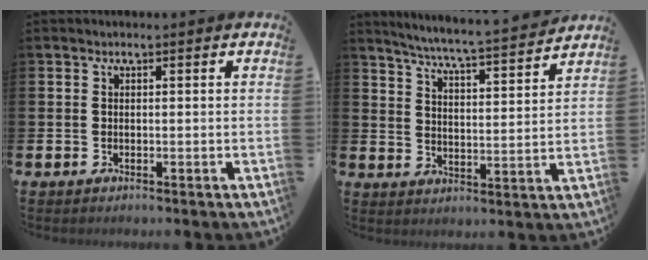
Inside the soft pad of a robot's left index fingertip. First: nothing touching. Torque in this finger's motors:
{"motor_torque": [0.30, -0.55, 0.10, 0.05]}